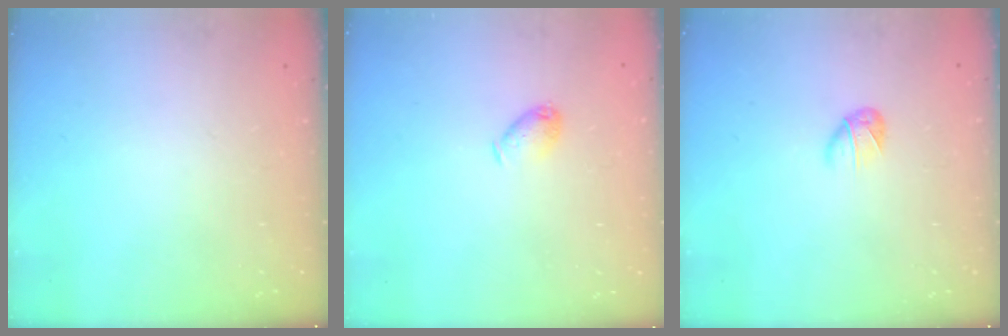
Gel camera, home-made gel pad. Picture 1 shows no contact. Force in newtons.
{"total": 5.8, "press": 5.8, "slide": 0.7}
{"total": 3.4, "press": 3.3, "slide": 0.8}